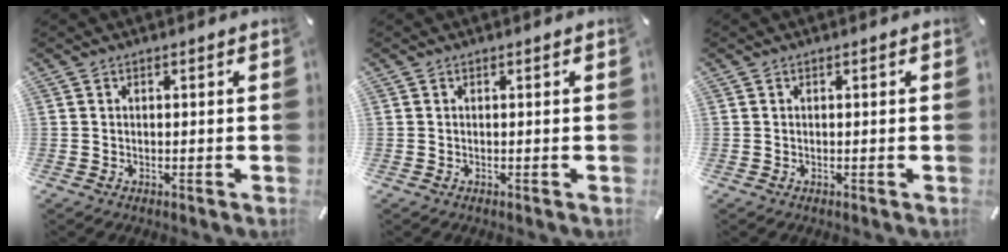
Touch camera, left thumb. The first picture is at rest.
{"total": 0.0}
{"total": 0.0}